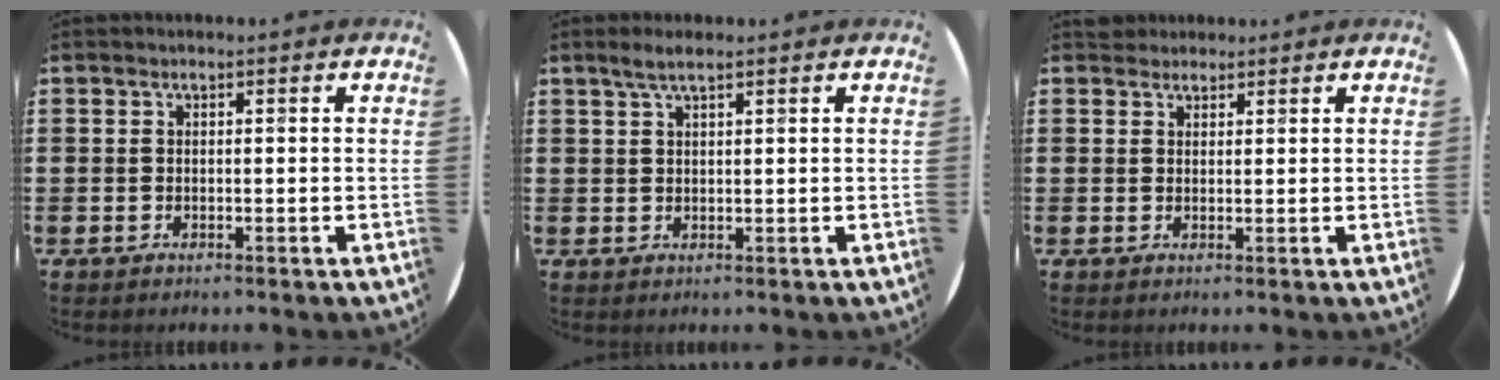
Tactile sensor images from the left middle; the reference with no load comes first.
{"total": 2.3, "force": [1.7, 0.2, 1.5], "torque": [-0.031, 0.004, 0.030]}
{"total": 1.6, "force": [1.5, 0.6, -0.2], "torque": [0.008, 0.001, 0.030]}